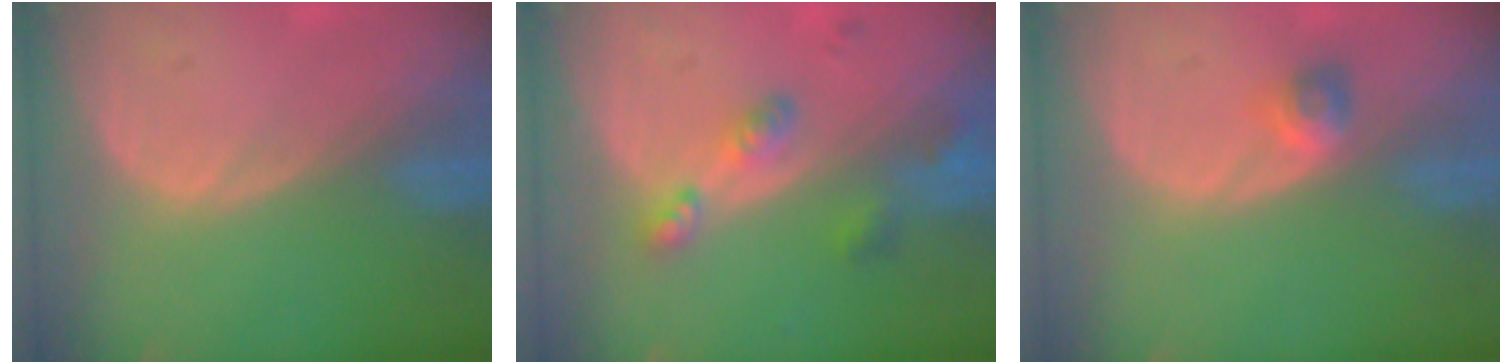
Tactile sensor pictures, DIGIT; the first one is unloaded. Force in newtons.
{"total": 5.3, "press": 4.8, "slide": 2.2}
{"total": 2.5, "press": 2.2, "slide": 1.3}